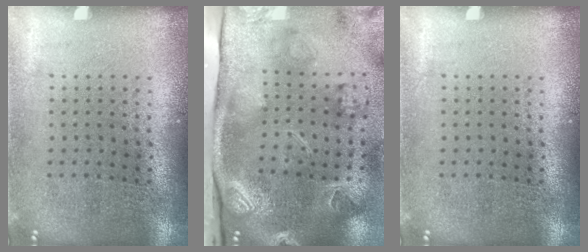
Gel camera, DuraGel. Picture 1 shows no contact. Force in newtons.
{"total": 4.3, "press": 3.2, "slide": 2.8}
{"total": 0.0}